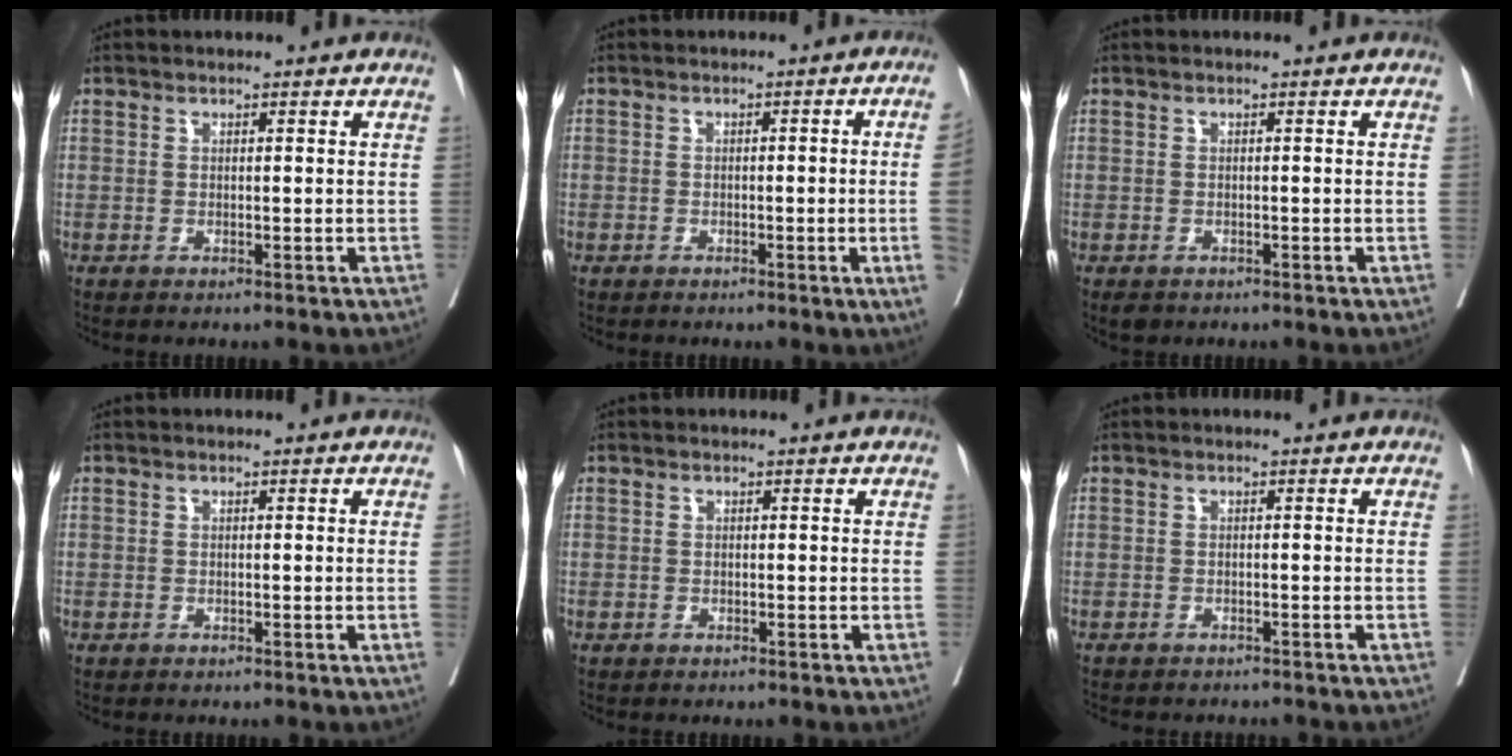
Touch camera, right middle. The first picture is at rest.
{"total": 5.1, "force": [-0.9, -1.1, 4.9], "torque": [-0.056, 0.001, -0.010]}
{"total": 1.5, "force": [-1.1, 1.0, 0.5], "torque": [-0.010, -0.001, -0.012]}
{"total": 0.0}
{"total": 0.6, "force": [-0.2, 0.5, -0.1], "torque": [0.002, 0.007, -0.004]}
{"total": 5.1, "force": [-4.5, 1.9, 1.5], "torque": [-0.019, -0.002, -0.056]}